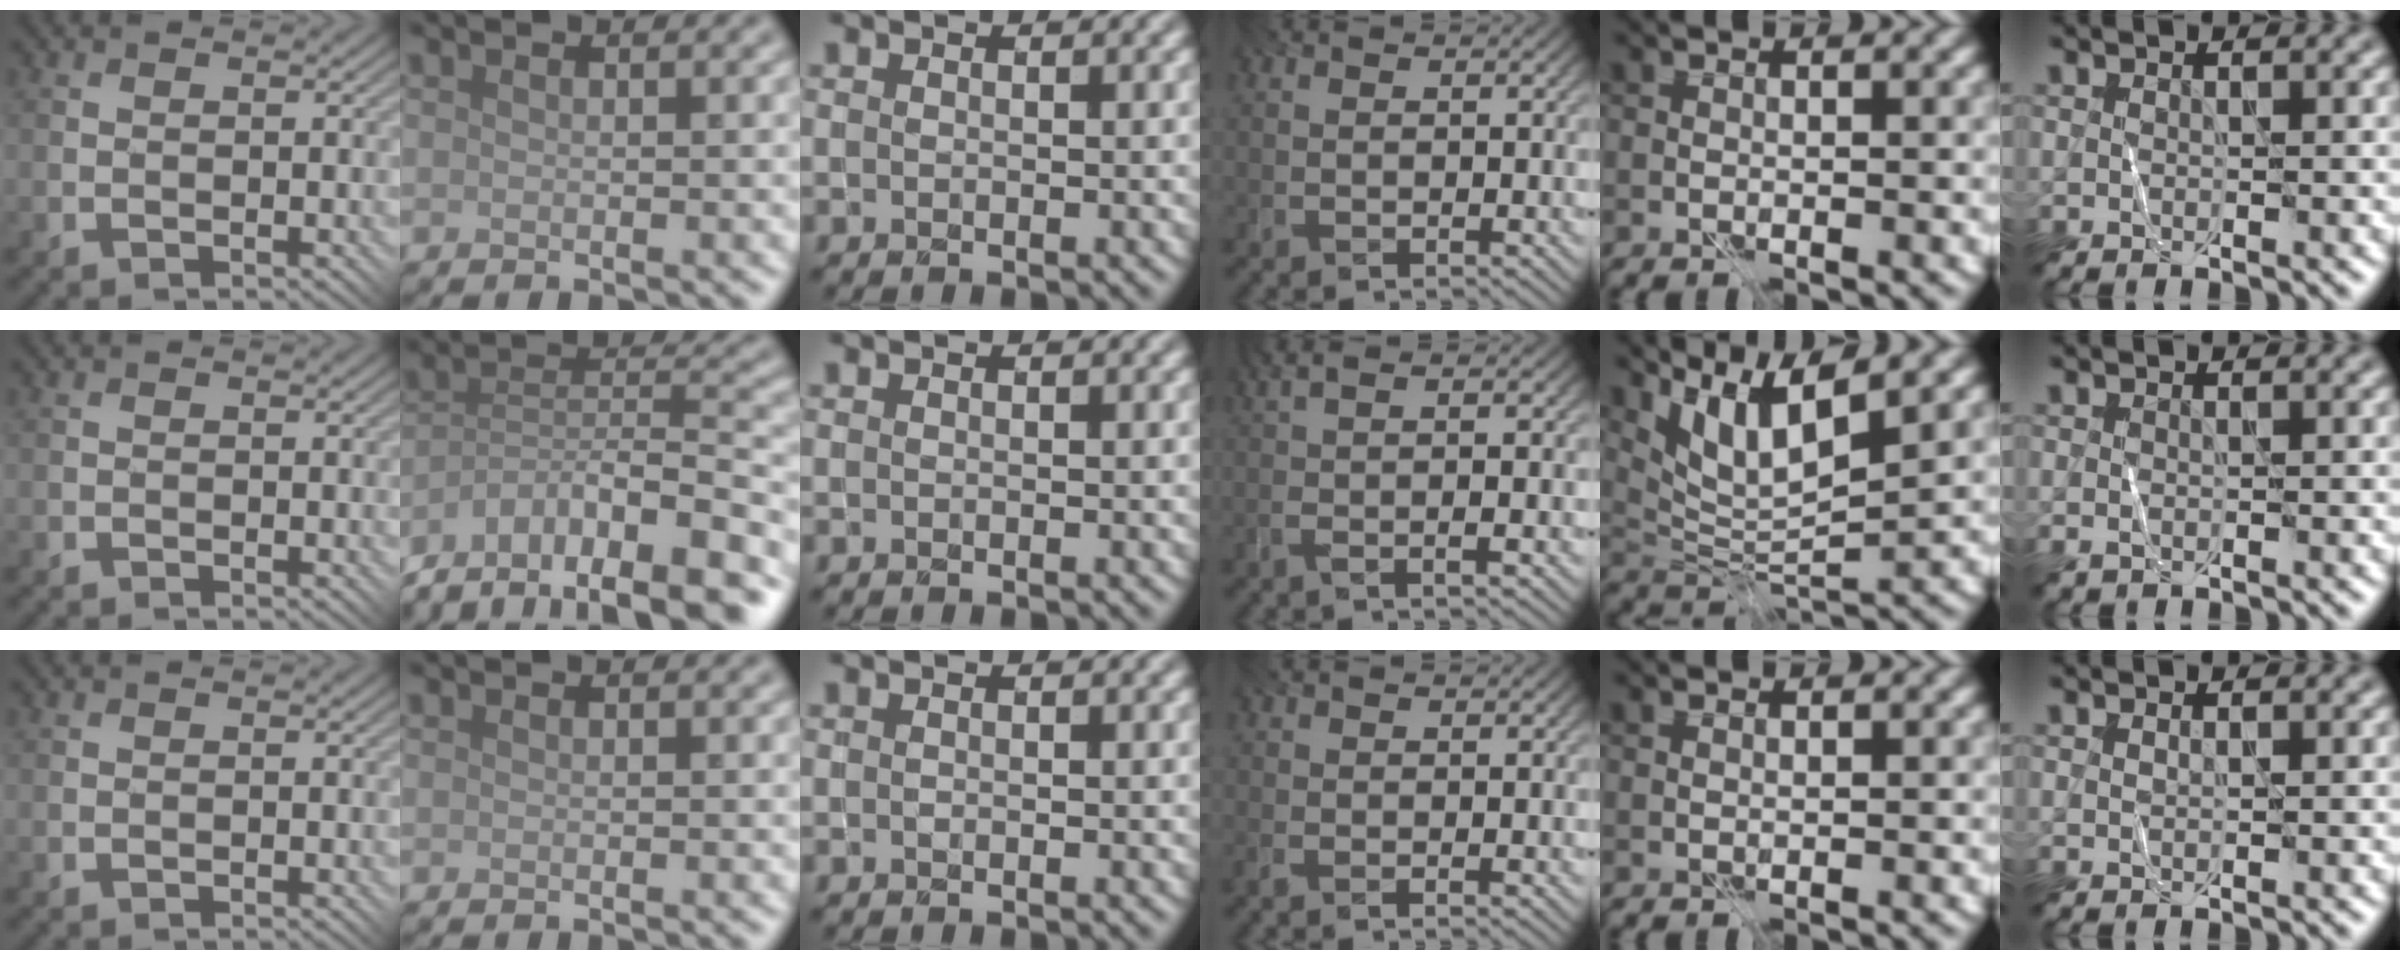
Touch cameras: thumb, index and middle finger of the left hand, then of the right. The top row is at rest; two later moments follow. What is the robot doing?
{"motion": "fold", "object": "shorts"}